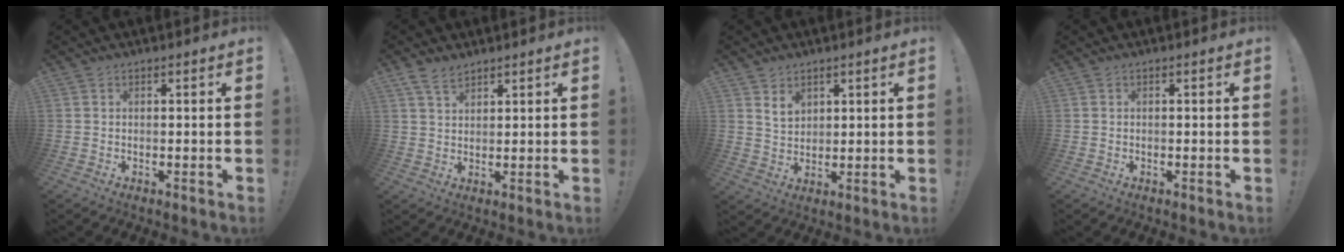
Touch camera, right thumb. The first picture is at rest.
{"total": 5.0, "force": [3.7, 2.4, 2.4], "torque": [-0.046, -0.014, 0.070]}
{"total": 5.6, "force": [3.7, 3.6, 2.0], "torque": [-0.025, -0.020, 0.068]}
{"total": 0.0}